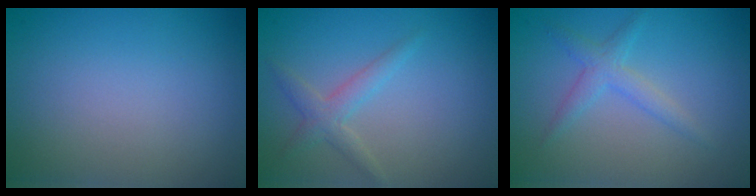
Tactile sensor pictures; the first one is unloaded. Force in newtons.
{"total": 1.9, "press": 1.9, "slide": 0.1}
{"total": 2.0, "press": 2.0, "slide": 0.1}